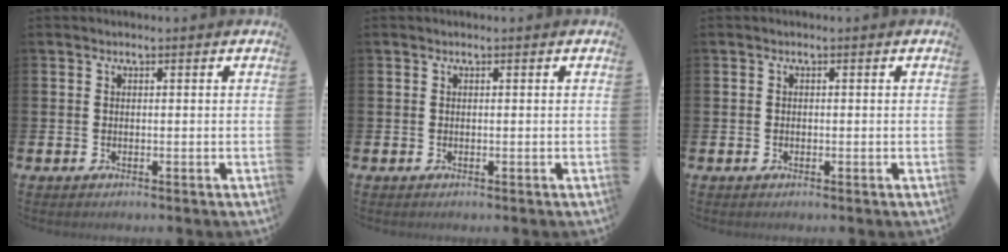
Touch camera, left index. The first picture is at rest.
{"total": 0.0}
{"total": 0.9, "force": [-0.8, 0.3, 0.0], "torque": [-0.004, 0.008, -0.016]}